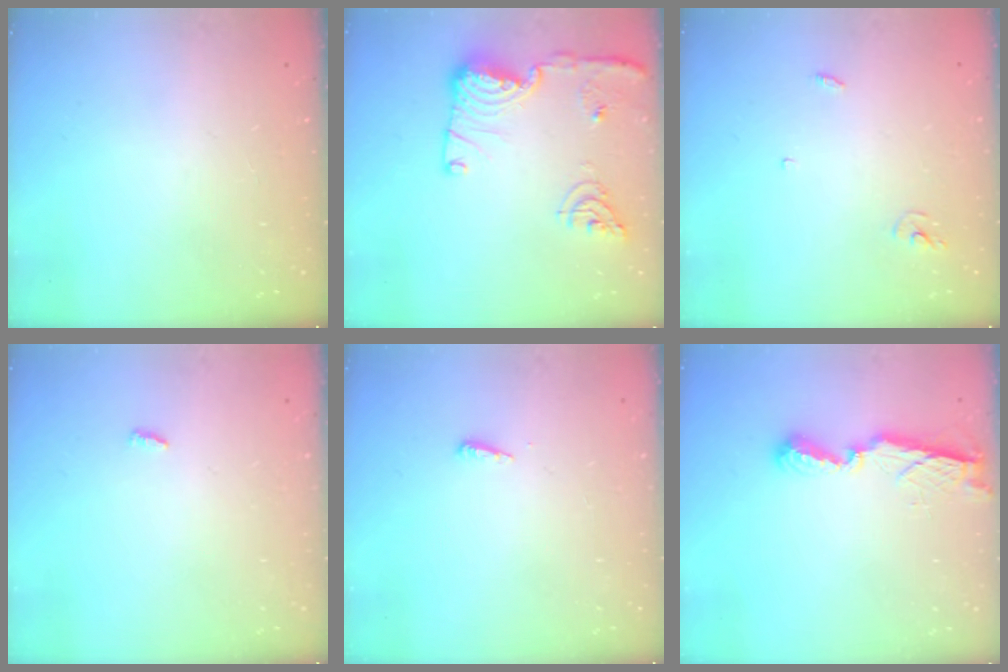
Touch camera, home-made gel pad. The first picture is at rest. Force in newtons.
{"total": 15.2, "press": 14.8, "slide": 3.3}
{"total": 2.9, "press": 2.9, "slide": 0.2}
{"total": 2.7, "press": 2.7, "slide": 0.2}
{"total": 3.8, "press": 3.7, "slide": 0.6}
{"total": 7.5, "press": 7.5, "slide": 0.5}